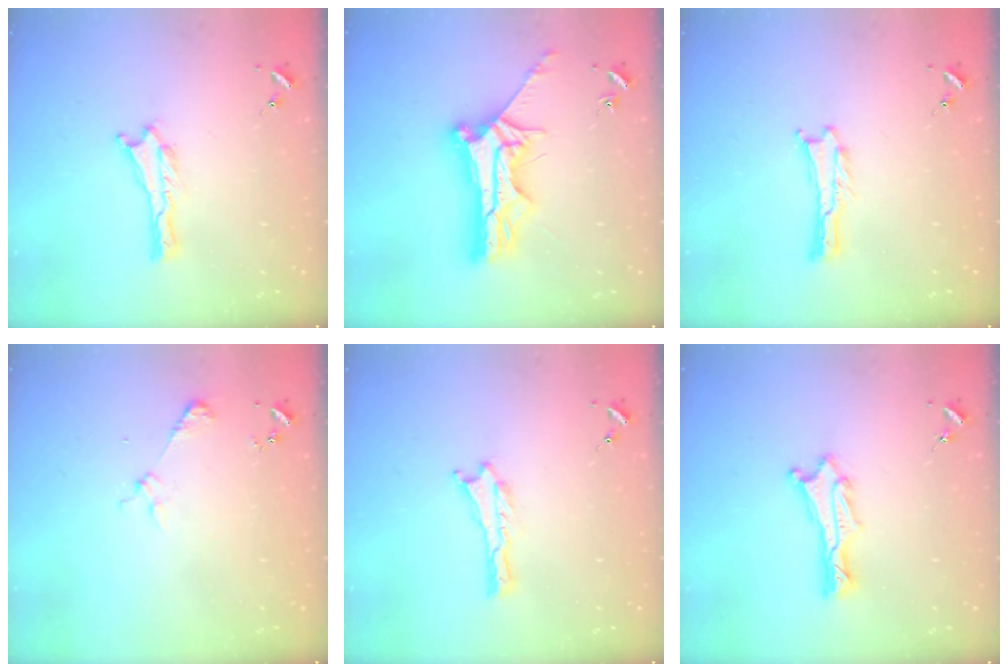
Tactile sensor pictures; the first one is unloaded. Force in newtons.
{"total": 10.8, "press": 10.8, "slide": 0.6}
{"total": 0.0}
{"total": 2.2, "press": 2.2, "slide": 0.2}
{"total": 0.0}
{"total": 1.3, "press": 1.3, "slide": 0.1}